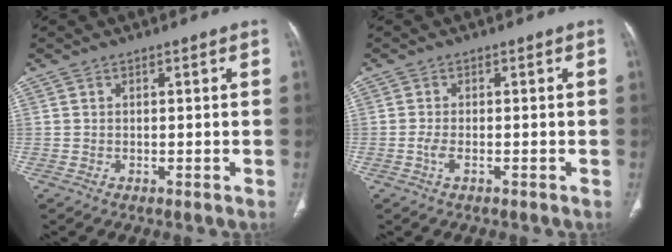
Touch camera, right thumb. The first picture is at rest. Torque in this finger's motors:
{"motor_torque": [0.39, 0.72, 0.09, 0.46, 0.07]}